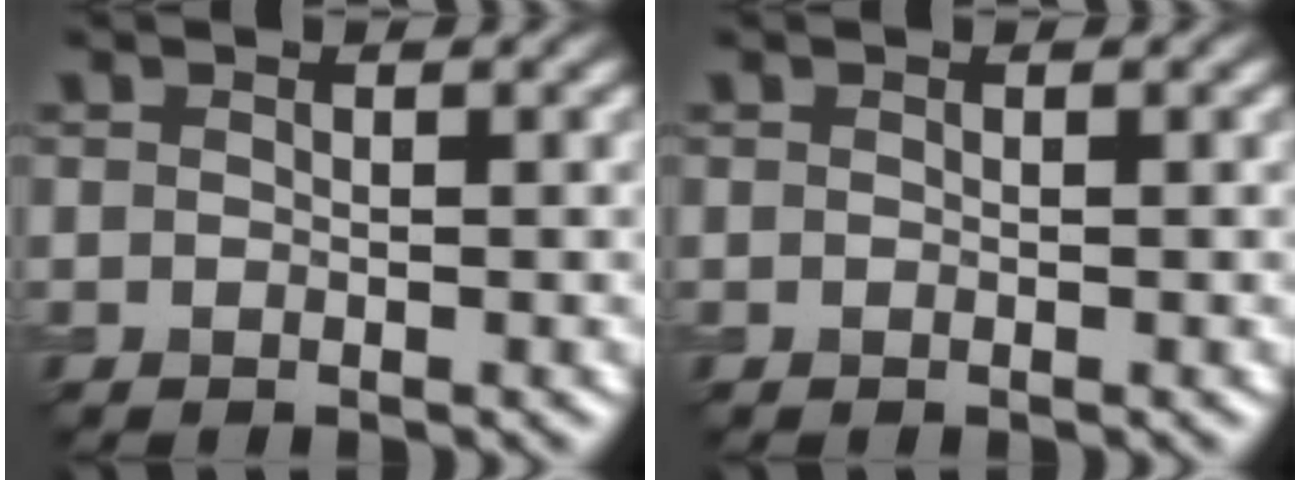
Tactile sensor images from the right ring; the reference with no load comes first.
{"total": 0.0}